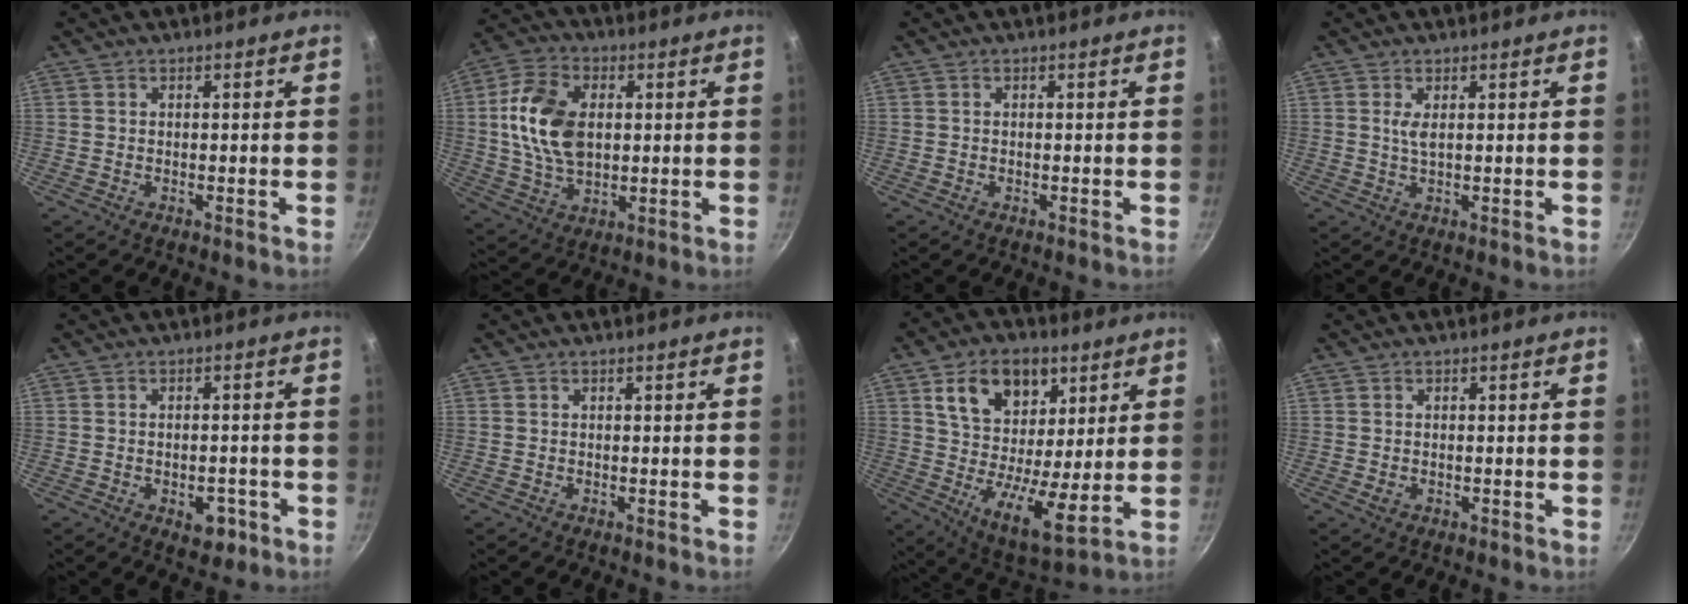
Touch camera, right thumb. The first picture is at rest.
{"total": 14.3, "force": [1.7, 9.3, 10.7], "torque": [-0.187, 0.000, 0.028]}
{"total": 0.0}
{"total": 2.2, "force": [0.7, 0.6, 2.0], "torque": [-0.042, -0.006, 0.016]}
{"total": 4.9, "force": [-2.0, 3.0, 3.3], "torque": [-0.027, 0.010, -0.022]}
{"total": 0.0}
{"total": 19.0, "force": [7.5, 11.5, 13.1], "torque": [-0.187, -0.038, 0.127]}
{"total": 1.0, "force": [-0.1, 0.7, 0.7], "torque": [-0.013, 0.000, 0.000]}